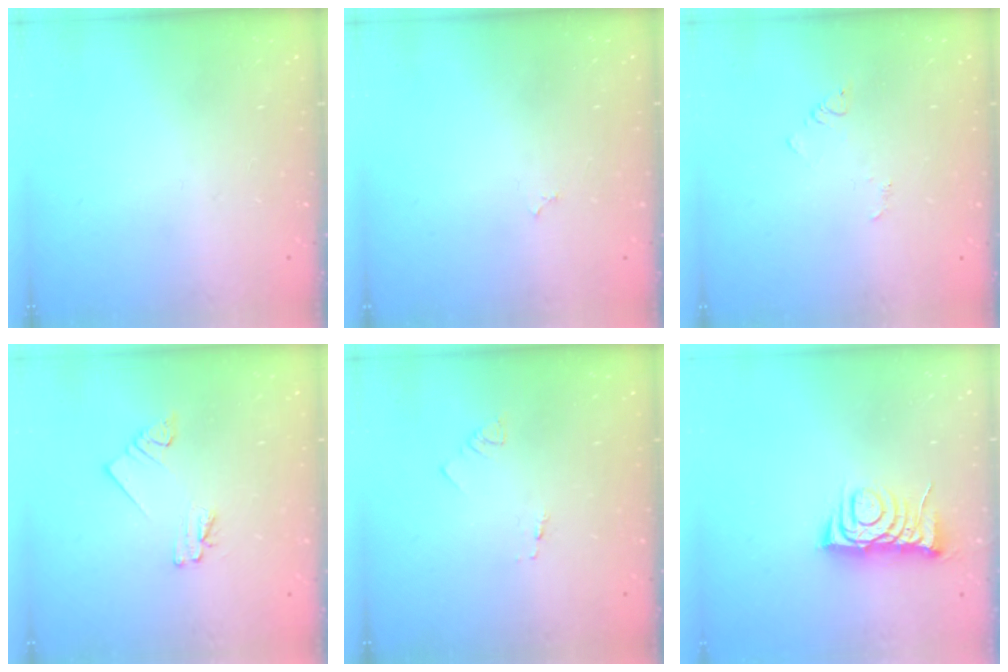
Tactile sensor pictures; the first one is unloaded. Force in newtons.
{"total": 1.8, "press": 1.8, "slide": 0.3}
{"total": 2.9, "press": 2.9, "slide": 0.3}
{"total": 2.3, "press": 2.3, "slide": 0.1}
{"total": 1.3, "press": 1.2, "slide": 0.1}
{"total": 7.1, "press": 7.1, "slide": 0.9}